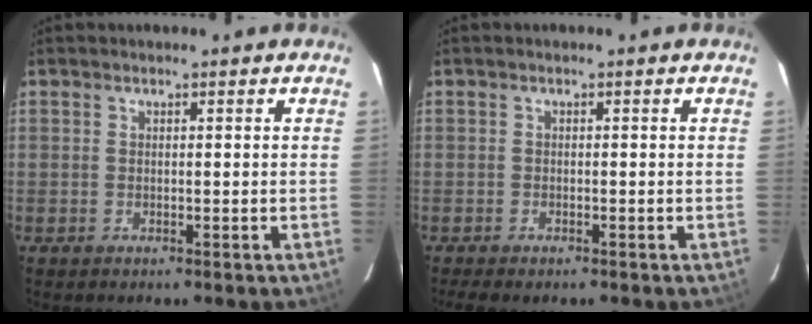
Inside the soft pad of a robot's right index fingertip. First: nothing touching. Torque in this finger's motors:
{"motor_torque": [-0.14, -0.16, 0.16, 0.03]}